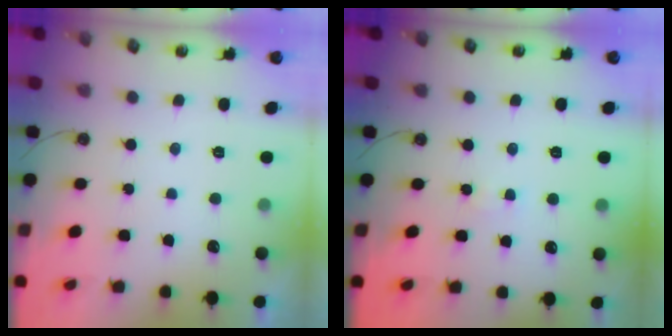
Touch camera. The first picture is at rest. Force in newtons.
{"total": 1.7, "press": 1.7, "slide": 0.2}